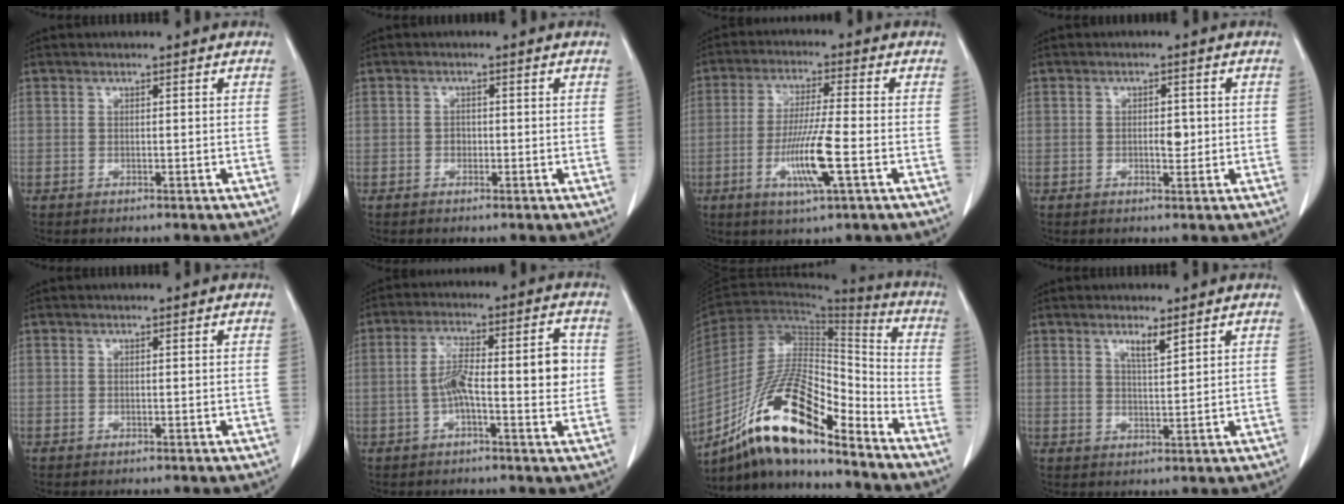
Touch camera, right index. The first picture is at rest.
{"total": 1.1, "force": [-0.4, 0.9, 0.5], "torque": [-0.002, 0.005, -0.007]}
{"total": 9.5, "force": [-2.9, 0.0, 9.0], "torque": [-0.175, -0.015, -0.057]}
{"total": 2.4, "force": [-0.2, 1.1, 2.1], "torque": [-0.035, 0.001, -0.001]}
{"total": 0.0}
{"total": 10.2, "force": [-0.5, 2.4, 9.9], "torque": [-0.163, 0.027, -0.010]}
{"total": 18.6, "force": [-12.8, 3.9, 12.9], "torque": [-0.245, 0.004, -0.231]}
{"total": 2.8, "force": [1.9, 0.3, 2.1], "torque": [-0.039, -0.004, 0.034]}